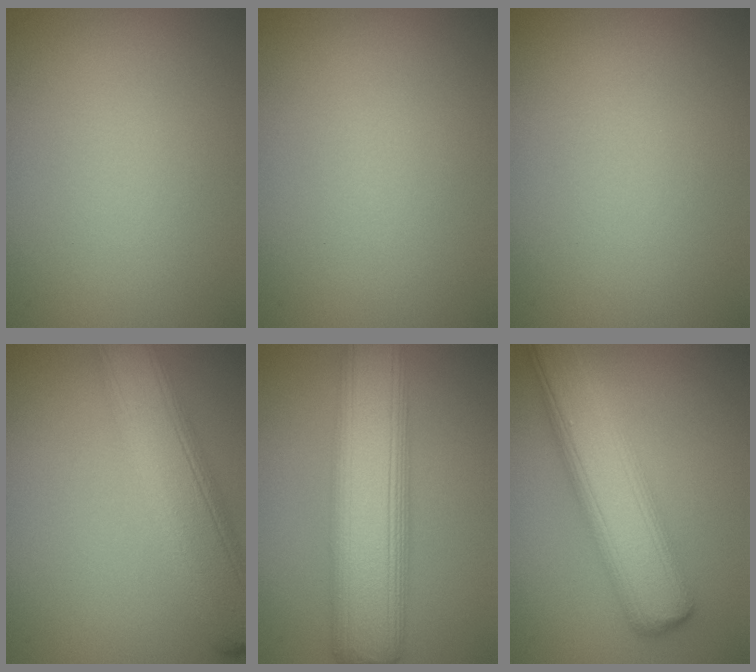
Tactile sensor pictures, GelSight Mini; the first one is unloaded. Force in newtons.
{"total": 0.0}
{"total": 0.0}
{"total": 8.7, "press": 8.7, "slide": 0.5}
{"total": 11.1, "press": 11.1, "slide": 0.6}
{"total": 8.2, "press": 8.2, "slide": 0.3}